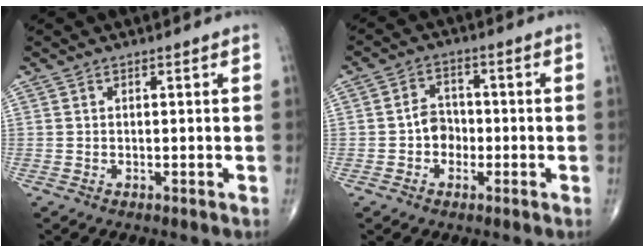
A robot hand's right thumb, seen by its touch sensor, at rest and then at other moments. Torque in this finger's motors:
{"motor_torque": [-0.37, -0.04, 0.42, -0.04, -0.01]}